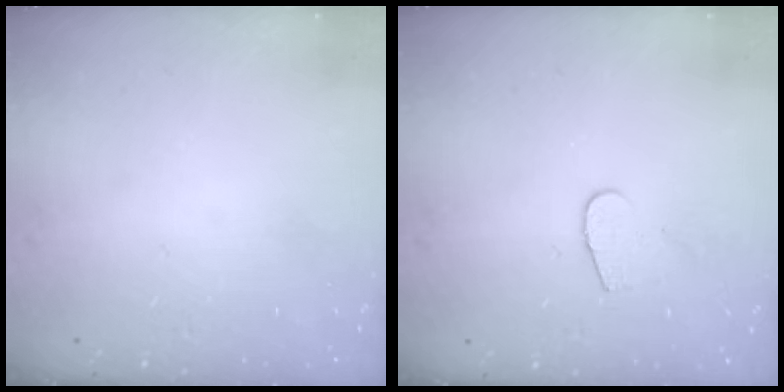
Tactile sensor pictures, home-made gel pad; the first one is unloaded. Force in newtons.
{"total": 5.8, "press": 5.8, "slide": 0.4}